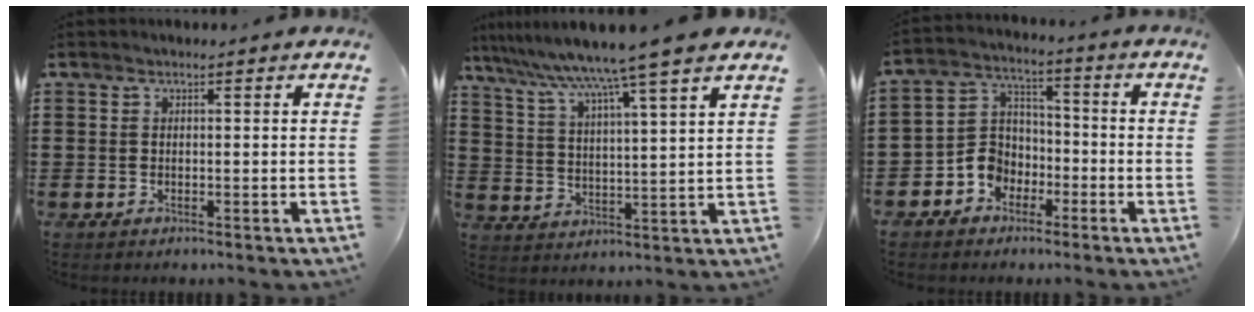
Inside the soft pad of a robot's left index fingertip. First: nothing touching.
{"total": 7.5, "force": [6.3, -2.0, 3.6], "torque": [-0.095, -0.047, 0.097]}
{"total": 6.0, "force": [-2.9, 5.0, 1.6], "torque": [-0.062, 0.005, -0.063]}